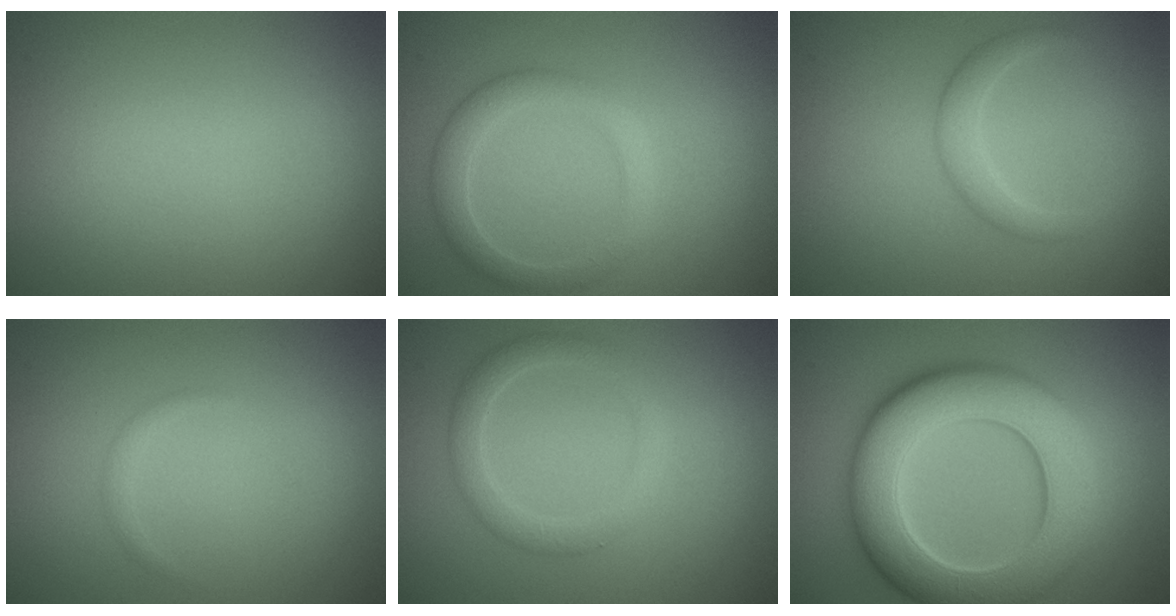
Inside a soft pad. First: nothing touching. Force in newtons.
{"total": 3.1, "press": 3.1, "slide": 0.0}
{"total": 2.0, "press": 2.0, "slide": 0.0}
{"total": 0.6, "press": 0.6, "slide": 0.0}
{"total": 2.5, "press": 2.5, "slide": 0.1}
{"total": 10.8, "press": 10.8, "slide": 0.4}